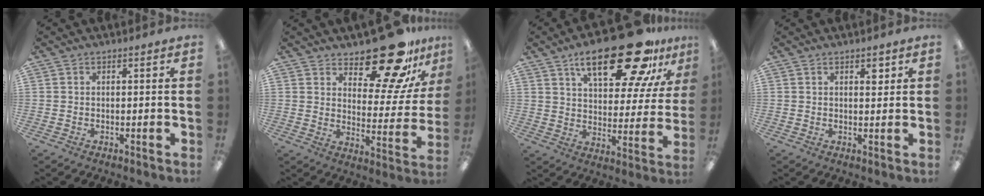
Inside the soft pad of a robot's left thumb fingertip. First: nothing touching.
{"total": 18.5, "force": [14.7, 6.5, 9.2], "torque": [-0.119, -0.113, 0.245]}
{"total": 24.3, "force": [15.4, 9.5, 16.2], "torque": [-0.239, -0.081, 0.251]}
{"total": 2.4, "force": [1.5, 1.1, 1.4], "torque": [-0.007, -0.007, 0.021]}